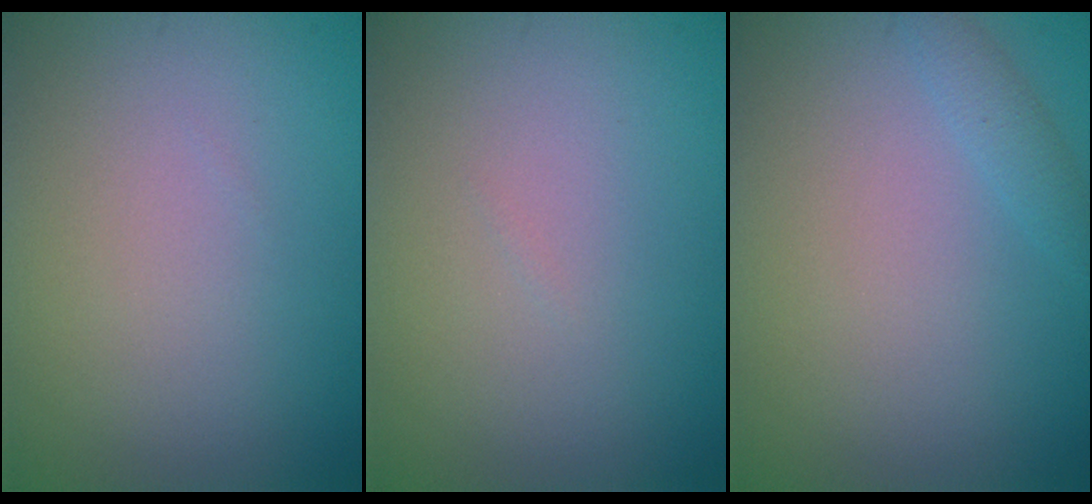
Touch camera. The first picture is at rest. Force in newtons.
{"total": 0.0}
{"total": 1.2, "press": 1.2, "slide": 0.1}